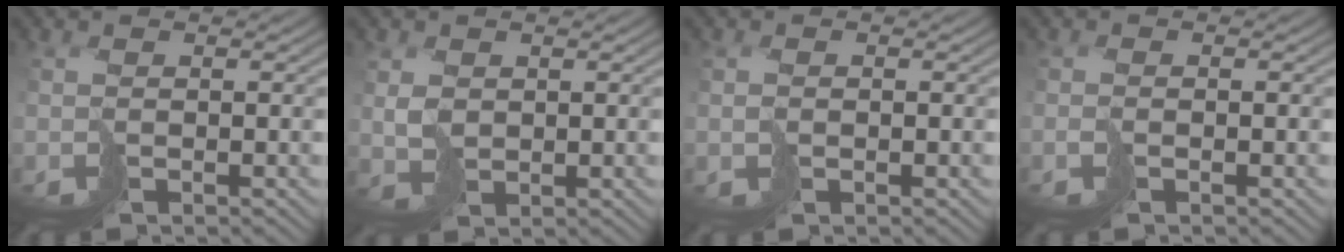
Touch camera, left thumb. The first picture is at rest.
{"total": 2.2, "force": [1.2, 1.6, 0.6], "torque": [-0.015, -0.001, 0.034]}
{"total": 0.9, "force": [0.2, 0.6, 0.6], "torque": [-0.011, -0.003, 0.008]}
{"total": 1.0, "force": [-0.5, 0.3, 0.8], "torque": [-0.016, -0.002, -0.011]}